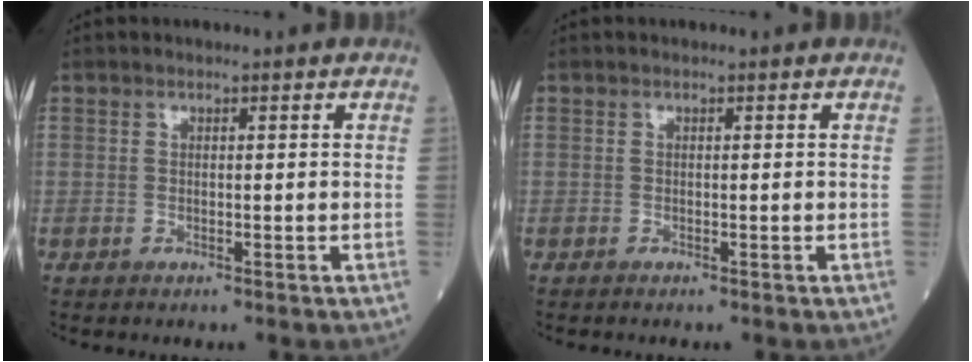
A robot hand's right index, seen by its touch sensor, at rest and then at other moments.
{"total": 0.0}